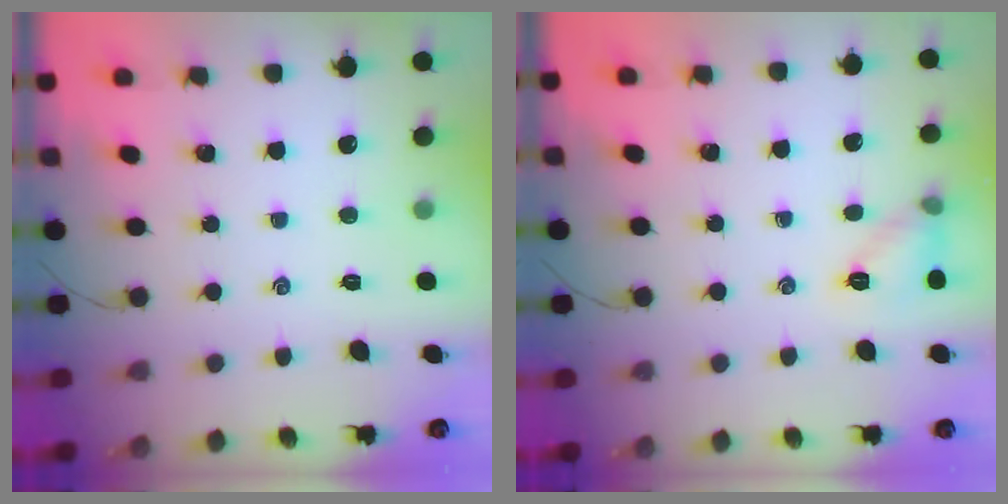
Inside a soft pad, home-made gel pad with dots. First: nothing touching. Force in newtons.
{"total": 7.7, "press": 7.6, "slide": 1.4}